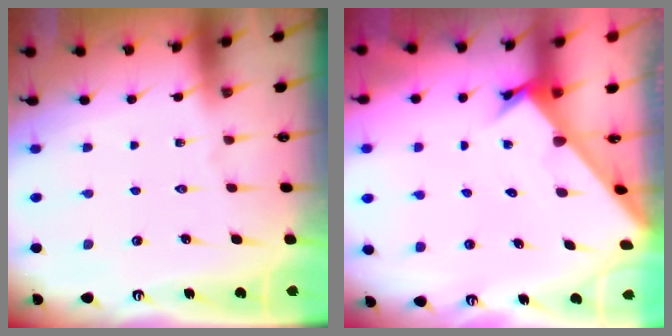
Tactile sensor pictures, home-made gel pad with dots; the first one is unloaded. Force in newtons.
{"total": 2.3, "press": 2.3, "slide": 0.1}